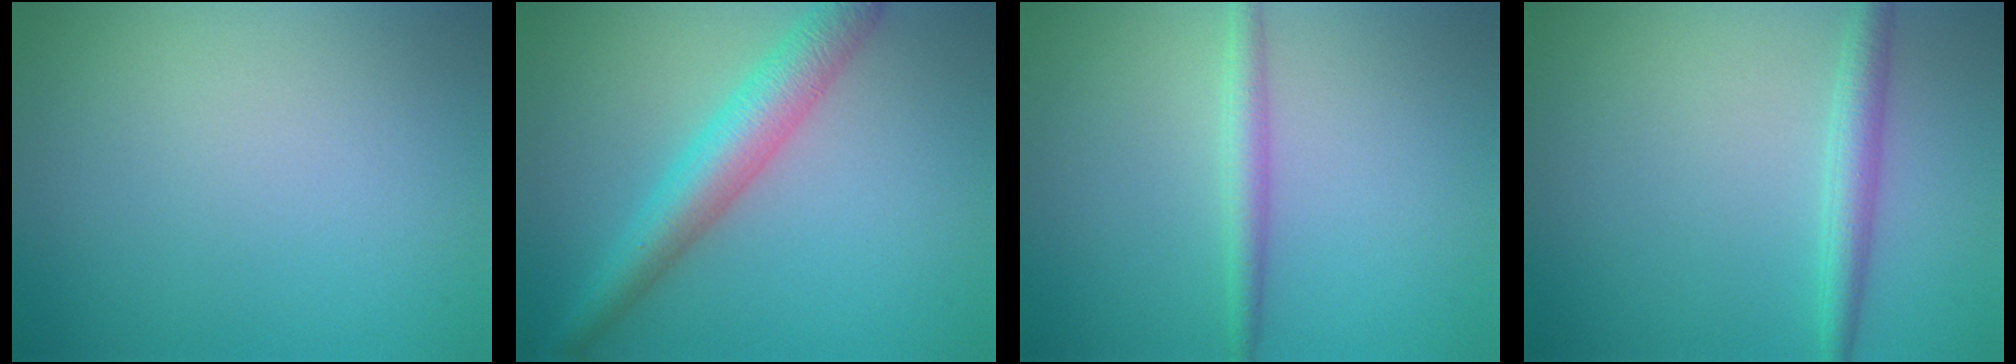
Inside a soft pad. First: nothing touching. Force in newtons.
{"total": 5.0, "press": 5.0, "slide": 0.1}
{"total": 2.0, "press": 2.0, "slide": 0.0}
{"total": 2.3, "press": 2.3, "slide": 0.1}